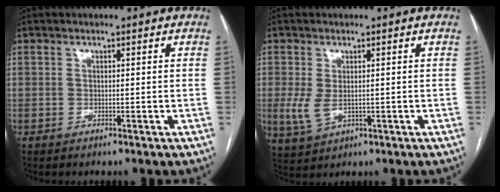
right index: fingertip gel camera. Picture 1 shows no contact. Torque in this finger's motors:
{"motor_torque": [0.95, -0.18, 0.51, 0.12]}